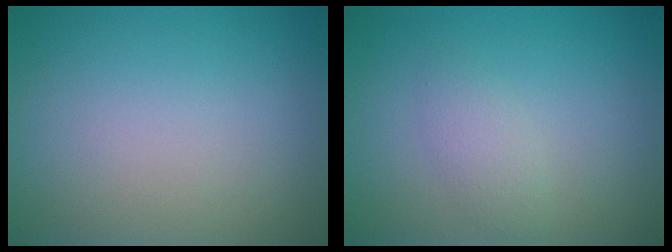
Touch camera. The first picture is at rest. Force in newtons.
{"total": 1.7, "press": 1.7, "slide": 0.0}